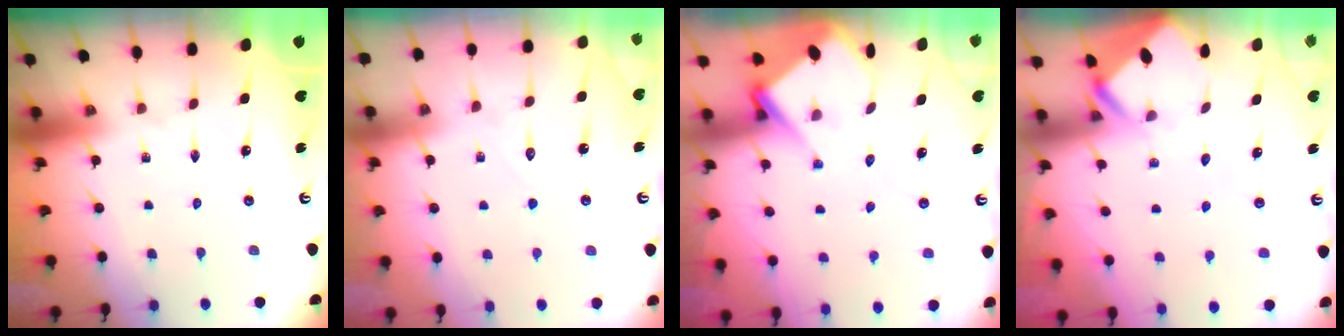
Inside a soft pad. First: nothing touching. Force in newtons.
{"total": 6.6, "press": 6.6, "slide": 0.6}
{"total": 6.8, "press": 6.8, "slide": 0.5}
{"total": 3.9, "press": 3.9, "slide": 0.3}